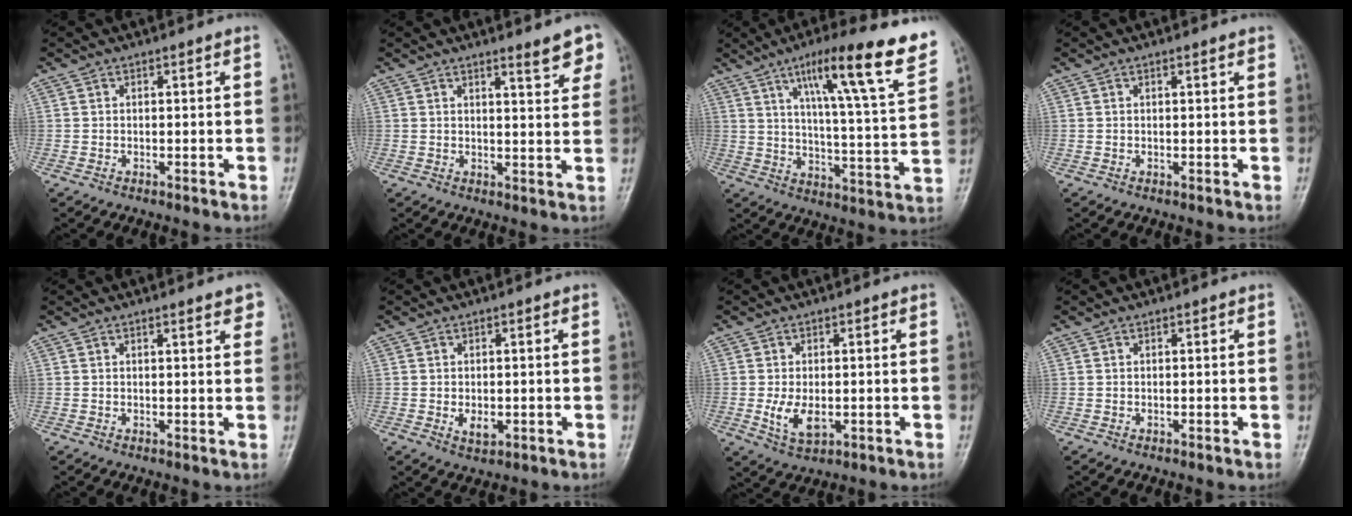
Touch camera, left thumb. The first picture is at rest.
{"total": 5.0, "force": [3.5, 1.0, 3.5], "torque": [-0.031, -0.023, 0.044]}
{"total": 21.0, "force": [12.0, 2.5, 17.1], "torque": [-0.226, -0.038, 0.177]}
{"total": 0.9, "force": [0.6, 0.2, 0.7], "torque": [-0.007, 0.000, 0.007]}
{"total": 2.9, "force": [2.0, 0.8, 1.9], "torque": [-0.011, -0.005, 0.021]}
{"total": 3.0, "force": [-0.5, 2.0, 2.2], "torque": [-0.028, -0.004, -0.004]}
{"total": 5.6, "force": [-0.9, 3.3, 4.4], "torque": [-0.080, -0.011, -0.012]}
{"total": 0.0}